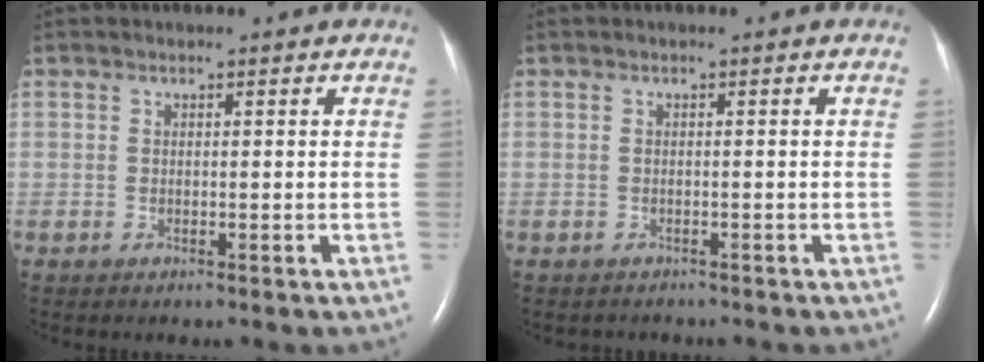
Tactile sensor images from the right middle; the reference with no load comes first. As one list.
[{"total": 1.5, "force": [-1.3, 0.7, 0.1], "torque": [-0.010, -0.001, -0.017]}]